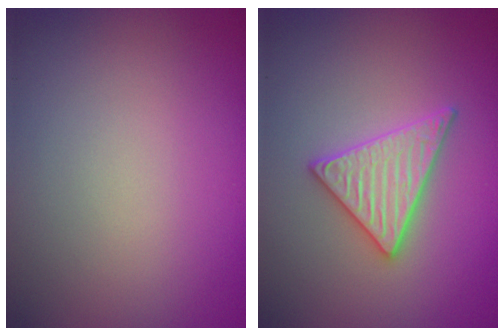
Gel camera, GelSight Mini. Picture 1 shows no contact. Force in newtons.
{"total": 3.3, "press": 3.2, "slide": 0.6}